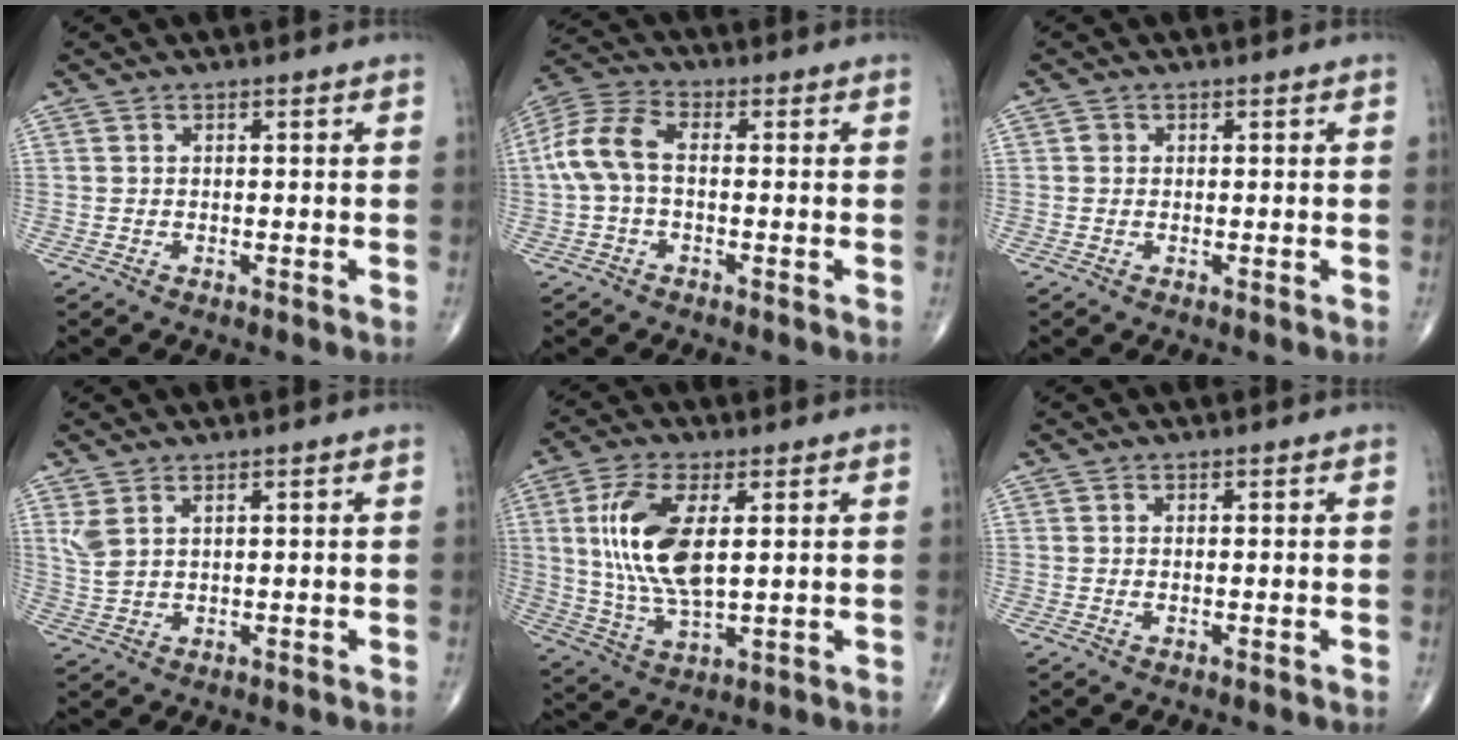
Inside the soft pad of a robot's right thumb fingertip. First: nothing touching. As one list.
[{"total": 8.9, "force": [-0.3, 5.1, 7.3], "torque": [-0.163, 0.029, -0.013]}, {"total": 0.7, "force": [0.1, 0.7, 0.2], "torque": [0.001, 0.001, 0.002]}, {"total": 3.6, "force": [1.9, 1.5, 2.7], "torque": [-0.061, -0.002, 0.050]}, {"total": 14.2, "force": [2.8, 6.1, 12.5], "torque": [-0.260, -0.013, 0.063]}, {"total": 0.6, "force": [0.0, 0.3, 0.5], "torque": [-0.012, 0.001, 0.002]}]